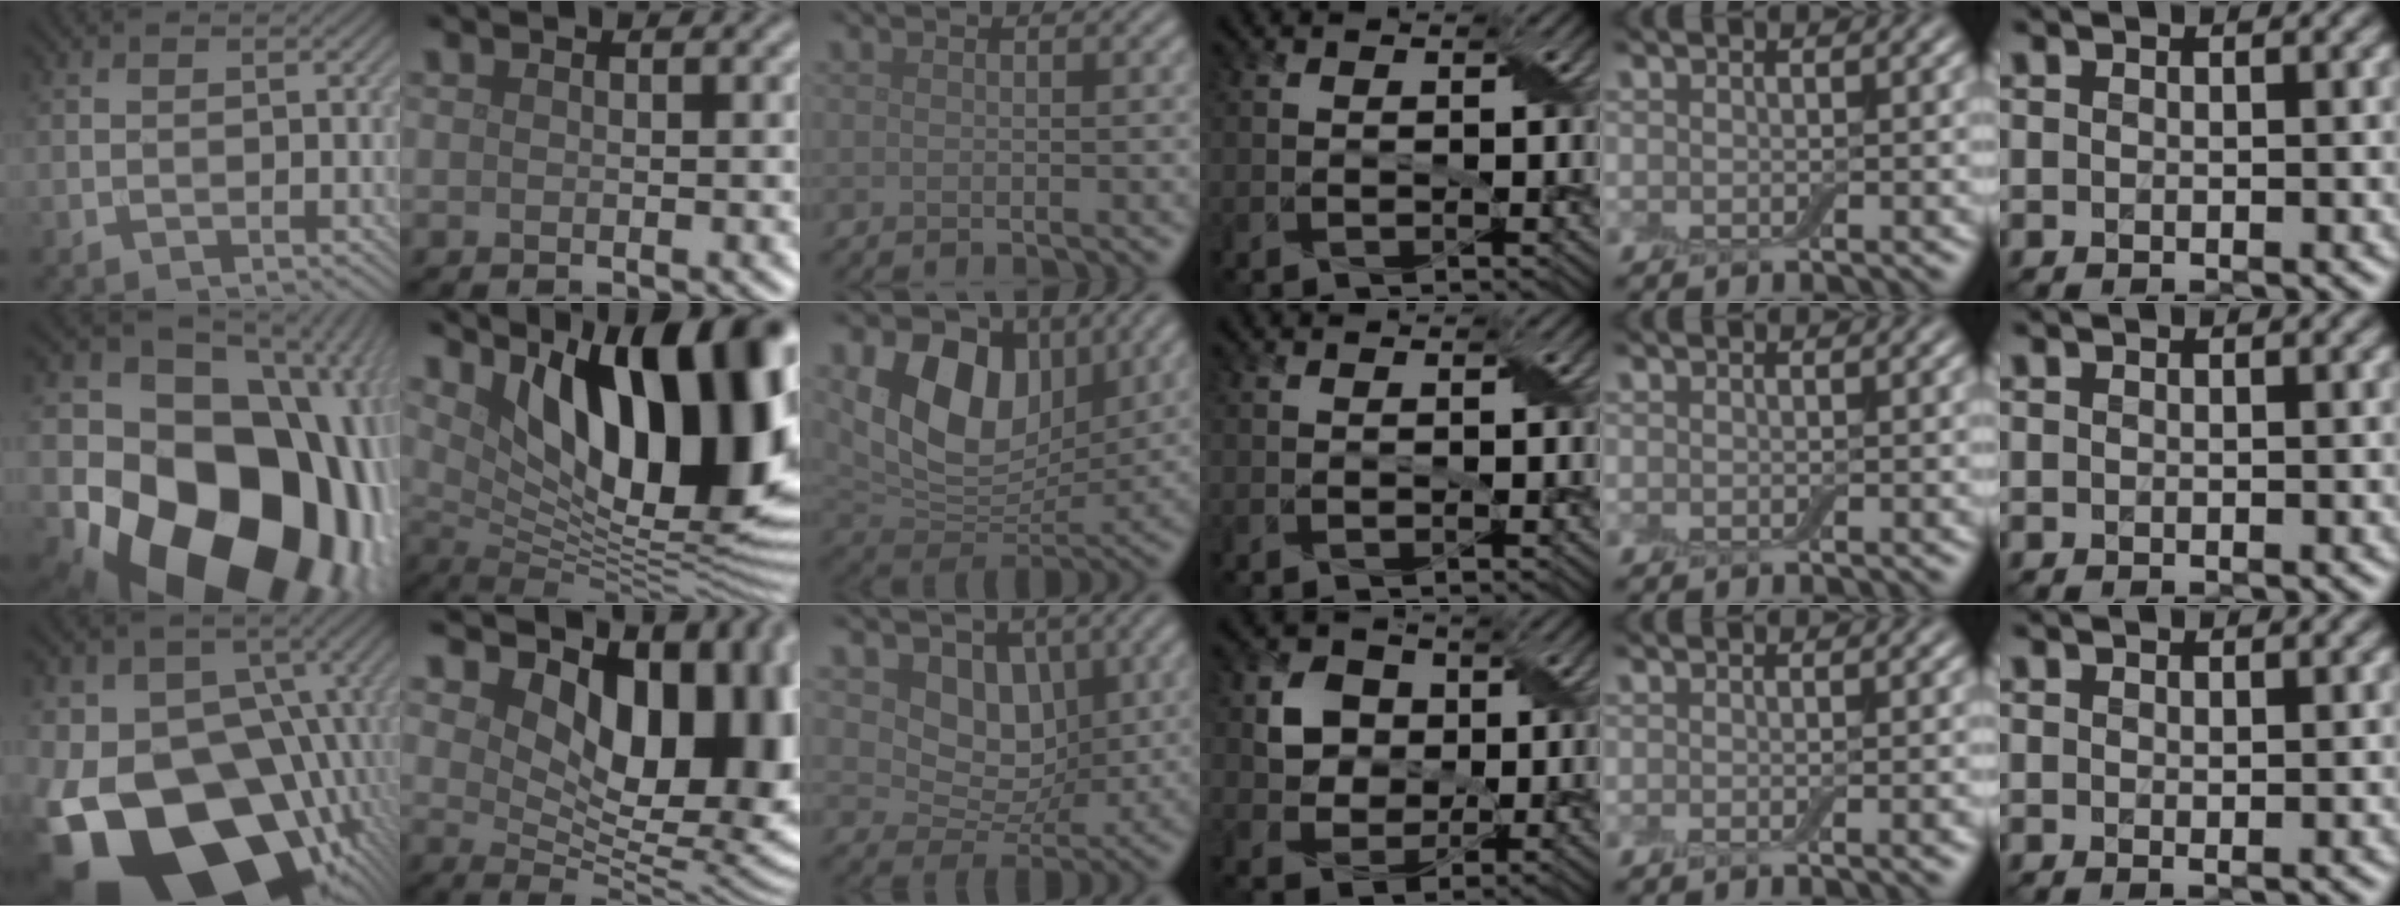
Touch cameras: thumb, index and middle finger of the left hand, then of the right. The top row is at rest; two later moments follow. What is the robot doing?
{"motion": "peel", "object": "aluminum foil"}